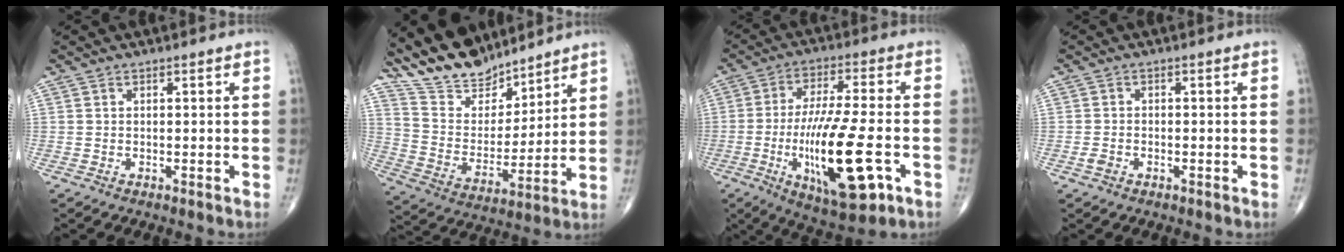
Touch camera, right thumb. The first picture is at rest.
{"total": 15.3, "force": [13.5, 5.7, 4.2], "torque": [-0.038, -0.078, 0.257]}
{"total": 19.2, "force": [-5.4, 5.4, 17.7], "torque": [-0.326, 0.004, -0.078]}
{"total": 1.6, "force": [-0.8, 1.0, 0.9], "torque": [-0.020, 0.005, -0.016]}